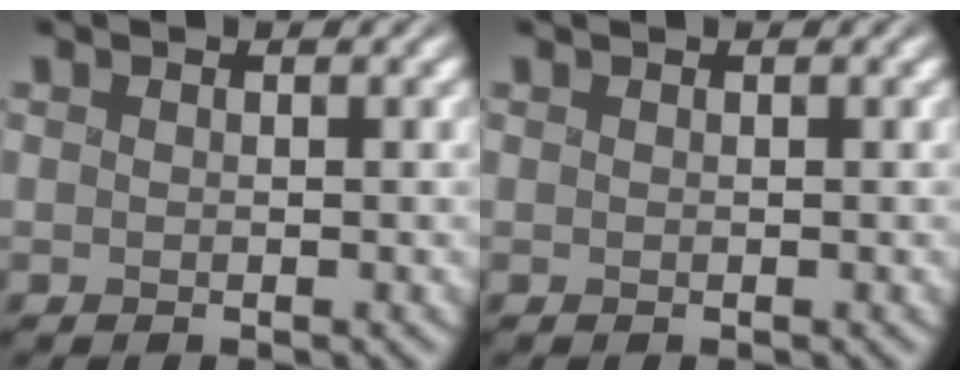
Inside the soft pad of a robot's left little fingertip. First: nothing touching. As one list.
[{"total": 0.0}]